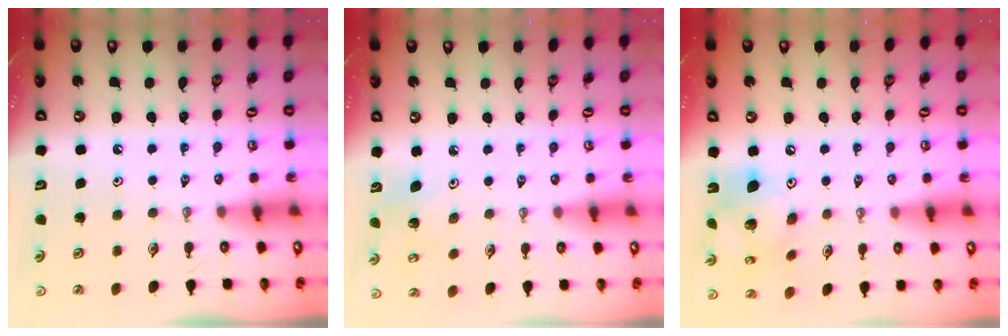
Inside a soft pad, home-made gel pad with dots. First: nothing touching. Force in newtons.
{"total": 5.6, "press": 5.6, "slide": 0.9}
{"total": 14.2, "press": 13.9, "slide": 3.1}